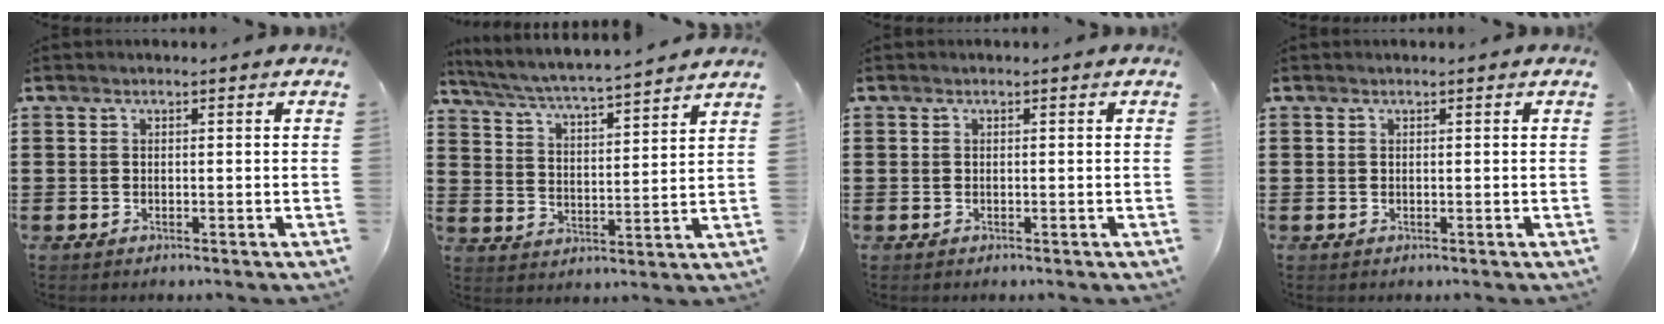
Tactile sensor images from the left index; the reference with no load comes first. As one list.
[{"total": 4.5, "force": [4.3, -0.6, 1.4], "torque": [-0.049, -0.037, 0.066]}, {"total": 0.0}, {"total": 0.0}]